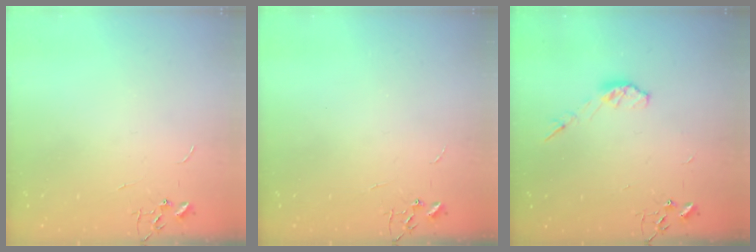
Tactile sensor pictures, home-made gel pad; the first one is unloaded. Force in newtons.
{"total": 0.0}
{"total": 6.1, "press": 6.1, "slide": 0.5}